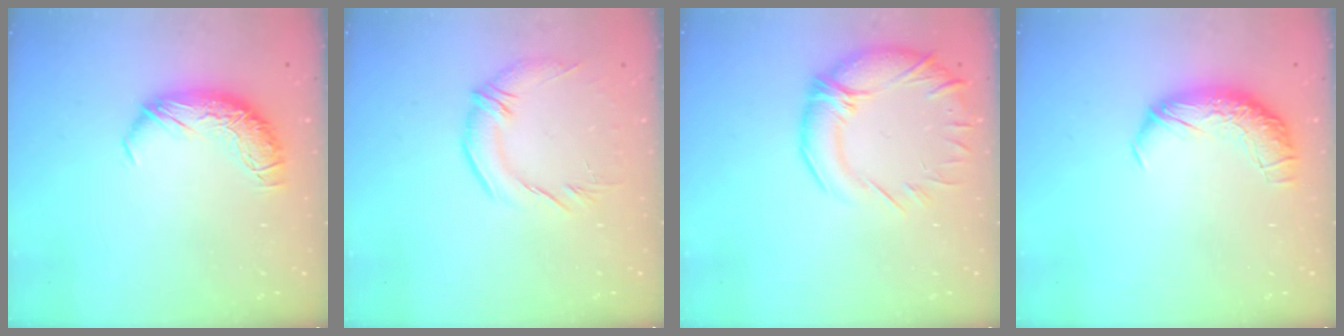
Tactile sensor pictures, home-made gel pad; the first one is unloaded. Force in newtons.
{"total": 2.7, "press": 1.0, "slide": 2.5}
{"total": 7.7, "press": 6.0, "slide": 4.9}
{"total": 2.3, "press": 0.9, "slide": 2.1}